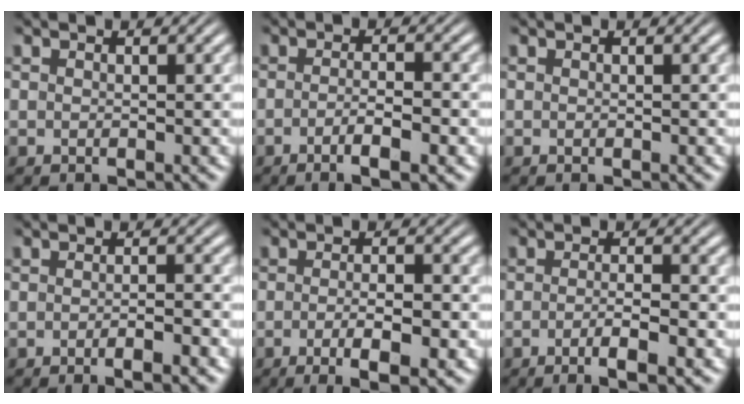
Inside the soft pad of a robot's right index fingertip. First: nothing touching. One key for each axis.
{"total": 3.3, "fx": -2.1, "fy": 0.3, "fz": 2.6, "tx": -0.046, "ty": -0.008, "tz": -0.037}
{"total": 0.0}
{"total": 2.1, "fx": -1.6, "fy": 0.0, "fz": 1.4, "tx": -0.017, "ty": 0.004, "tz": -0.034}
{"total": 5.1, "fx": -2.9, "fy": 1.1, "fz": 4.0, "tx": -0.061, "ty": -0.013, "tz": -0.043}
{"total": 3.7, "fx": -2.2, "fy": 0.4, "fz": 2.9, "tx": -0.050, "ty": -0.012, "tz": -0.037}